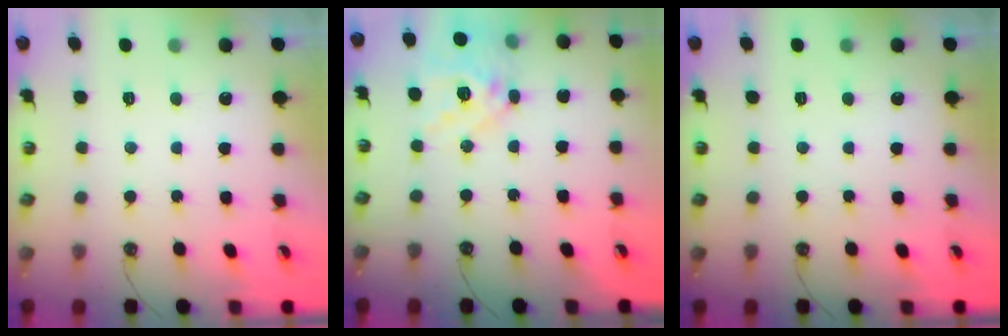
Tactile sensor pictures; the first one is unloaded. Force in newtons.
{"total": 15.4, "press": 15.3, "slide": 1.4}
{"total": 0.0}